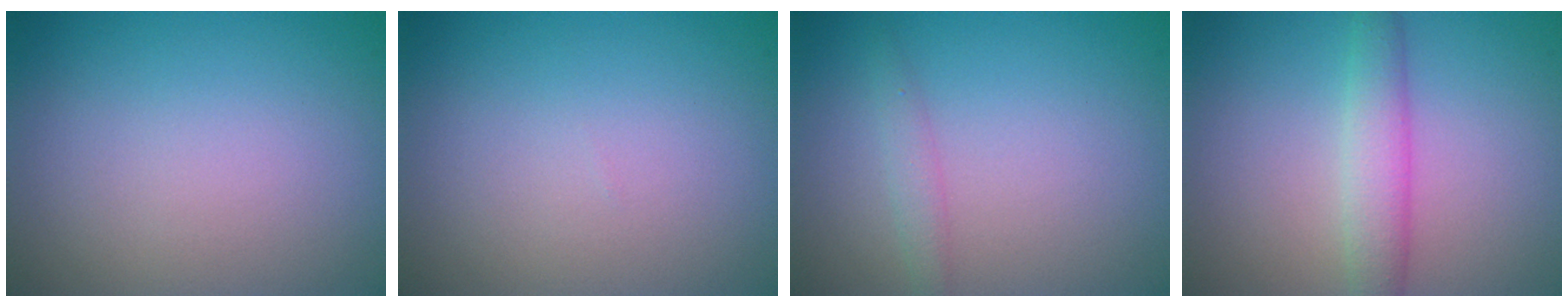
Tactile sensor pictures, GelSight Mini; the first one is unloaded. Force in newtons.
{"total": 0.0}
{"total": 1.2, "press": 1.2, "slide": 0.1}
{"total": 2.9, "press": 2.9, "slide": 0.1}